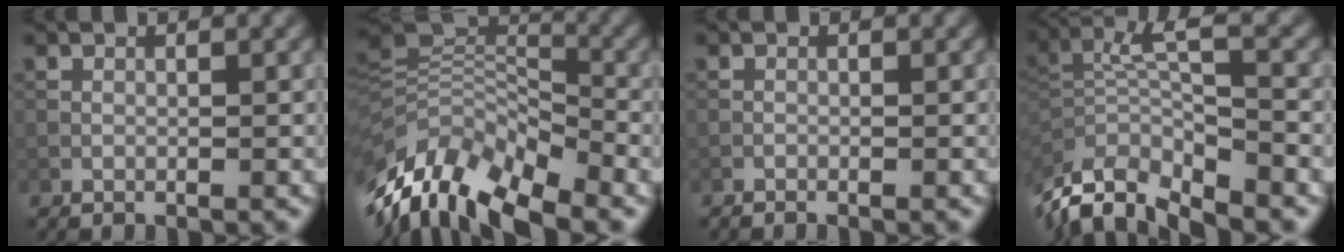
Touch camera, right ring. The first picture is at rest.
{"total": 11.9, "force": [-6.4, 6.1, 7.9], "torque": [-0.167, 0.009, -0.115]}
{"total": 0.0}
{"total": 9.8, "force": [-5.1, 2.8, 7.9], "torque": [-0.151, 0.008, -0.083]}